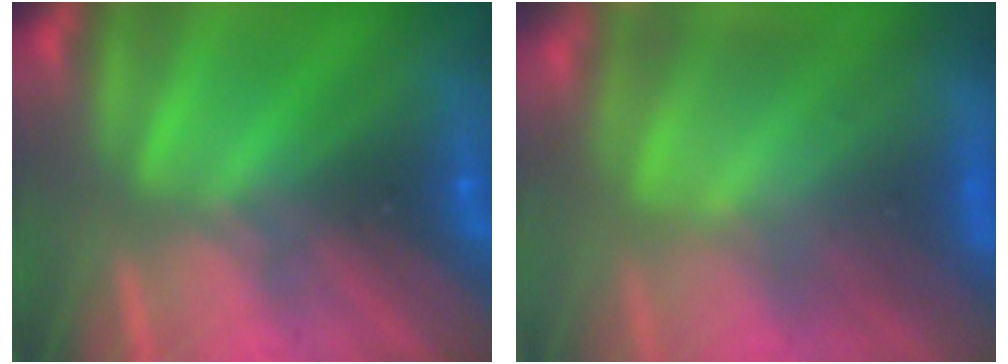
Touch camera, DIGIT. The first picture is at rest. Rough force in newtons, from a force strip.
{"total": 9.1}